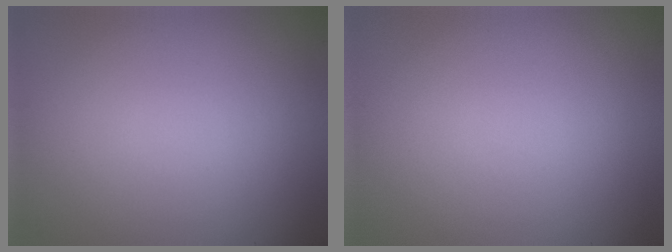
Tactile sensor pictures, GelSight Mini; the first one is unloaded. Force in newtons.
{"total": 0.0}